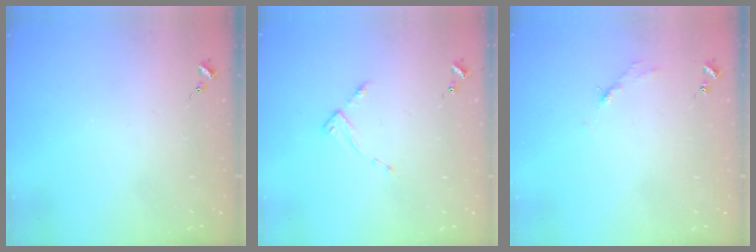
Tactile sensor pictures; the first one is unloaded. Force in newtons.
{"total": 3.7, "press": 3.6, "slide": 0.4}
{"total": 2.7, "press": 2.7, "slide": 0.4}